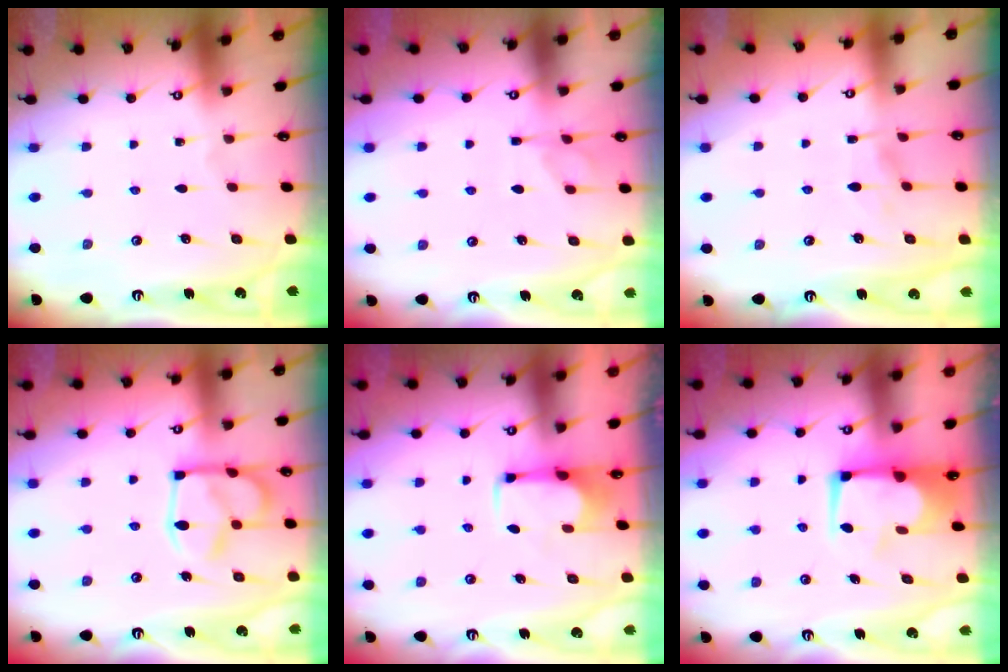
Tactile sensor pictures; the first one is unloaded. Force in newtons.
{"total": 1.3, "press": 0.5, "slide": 1.2}
{"total": 2.0, "press": 1.7, "slide": 1.0}
{"total": 13.7, "press": 13.6, "slide": 1.3}
{"total": 2.8, "press": 2.5, "slide": 1.1}
{"total": 4.9, "press": 4.8, "slide": 0.7}